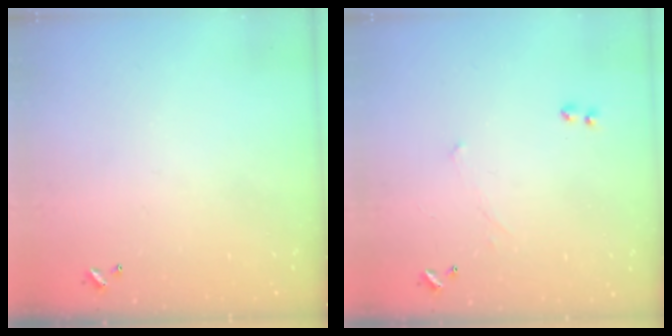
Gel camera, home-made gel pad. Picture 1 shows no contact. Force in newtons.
{"total": 1.7, "press": 1.7, "slide": 0.4}